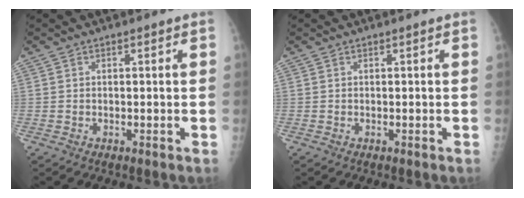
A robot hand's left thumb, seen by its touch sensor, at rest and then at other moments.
{"total": 0.0}